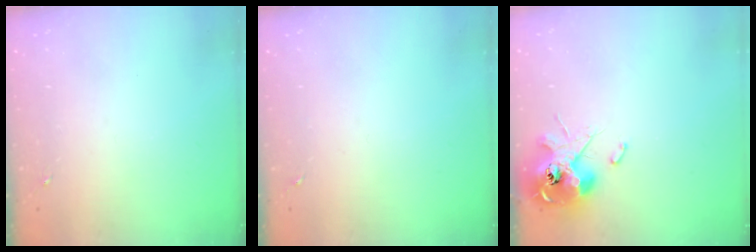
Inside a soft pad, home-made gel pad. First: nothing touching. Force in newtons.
{"total": 0.0}
{"total": 13.1, "press": 13.0, "slide": 1.6}